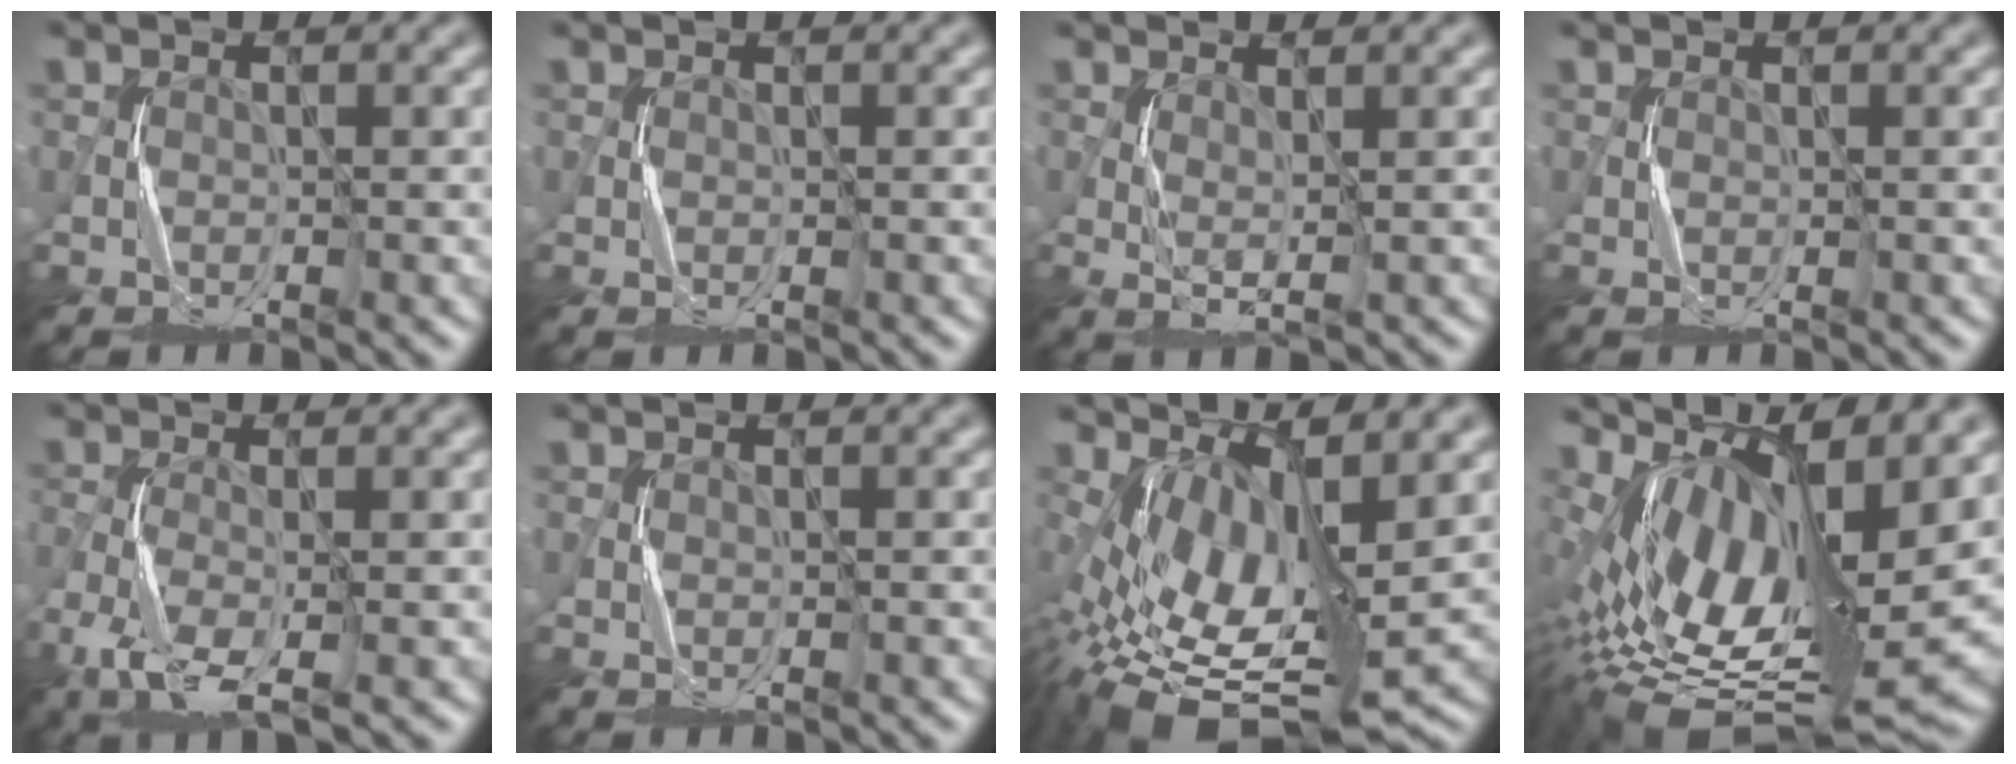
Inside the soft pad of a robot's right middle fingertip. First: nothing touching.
{"total": 0.0}
{"total": 1.6, "force": [0.7, 0.3, 1.5], "torque": [-0.030, -0.005, 0.016]}
{"total": 0.0}
{"total": 4.7, "force": [-2.3, 1.5, 3.8], "torque": [-0.089, -0.007, -0.052]}
{"total": 0.0}
{"total": 10.1, "force": [-0.4, 4.1, 9.2], "torque": [-0.171, -0.017, 0.007]}
{"total": 14.5, "force": [2.2, 5.7, 13.2], "torque": [-0.232, 0.000, 0.059]}